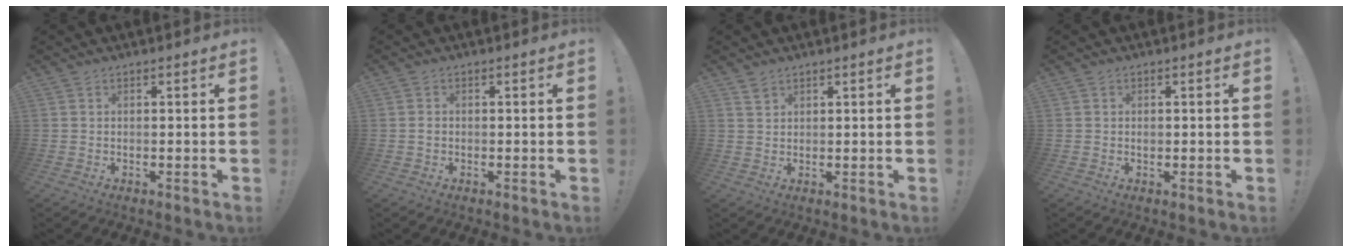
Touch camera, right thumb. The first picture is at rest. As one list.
[{"total": 0.8, "force": [-0.2, 0.6, 0.5], "torque": [-0.010, 0.002, -0.005]}, {"total": 2.1, "force": [1.6, 1.2, 0.5], "torque": [-0.001, -0.010, 0.029]}, {"total": 0.6, "force": [-0.2, 0.4, 0.3], "torque": [-0.001, 0.000, -0.004]}]